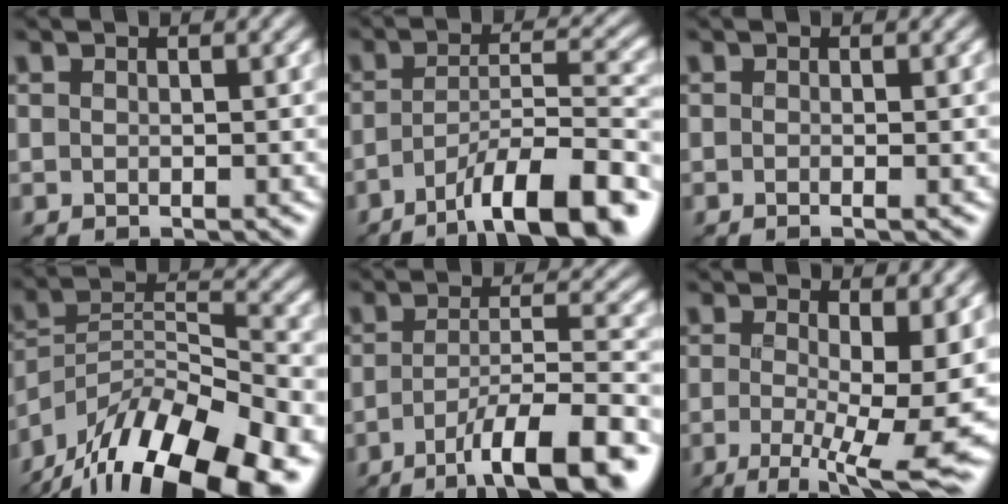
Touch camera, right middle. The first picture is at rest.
{"total": 10.8, "force": [-6.8, 2.8, 7.9], "torque": [-0.117, 0.010, -0.111]}
{"total": 0.7, "force": [-0.3, 0.2, 0.7], "torque": [-0.010, -0.008, -0.006]}
{"total": 16.1, "force": [-11.9, 5.4, 9.4], "torque": [-0.192, 0.004, -0.198]}
{"total": 10.0, "force": [-5.6, 2.5, 7.9], "torque": [-0.119, 0.003, -0.086]}
{"total": 10.8, "force": [-1.5, 3.5, 10.1], "torque": [-0.159, -0.012, -0.011]}